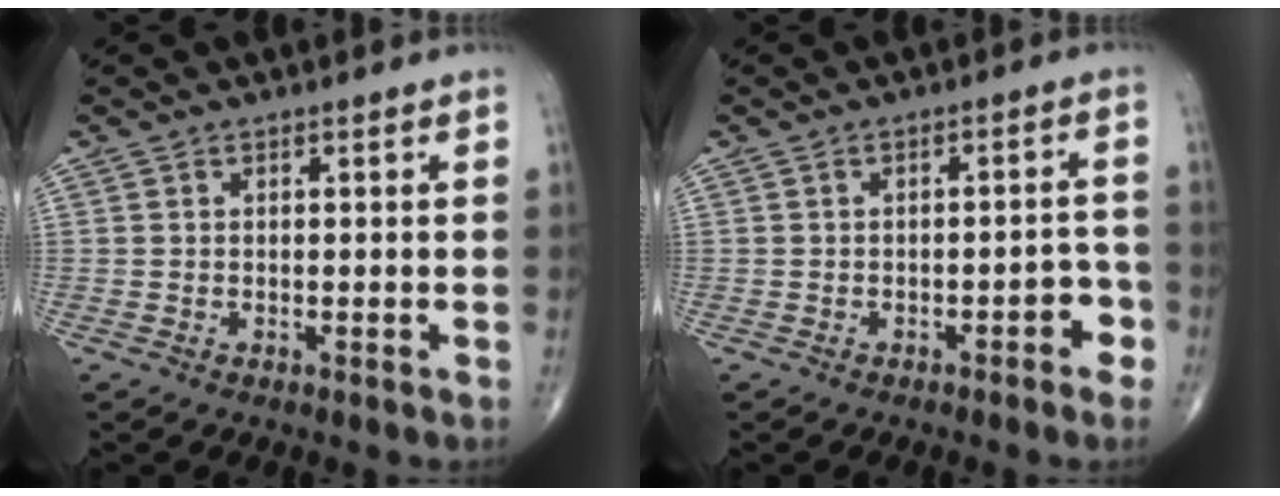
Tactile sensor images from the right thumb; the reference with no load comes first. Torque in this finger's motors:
{"motor_torque": [0.77, 0.74, 0.18, -0.55, 0.13]}